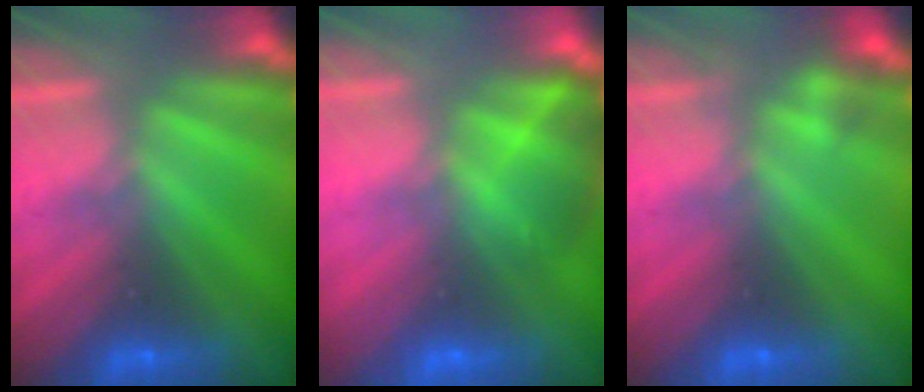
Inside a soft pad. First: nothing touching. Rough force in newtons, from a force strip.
{"total": 2.9}
{"total": 2.1}